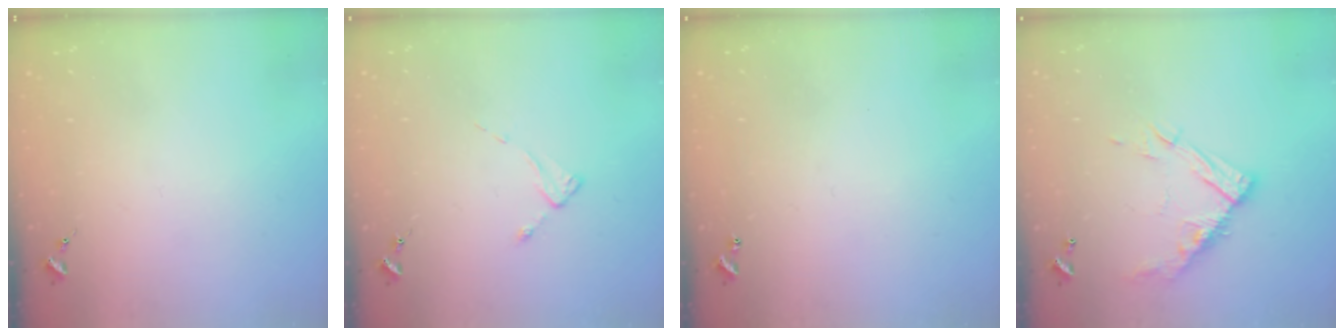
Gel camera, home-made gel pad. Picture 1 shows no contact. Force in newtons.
{"total": 2.3, "press": 2.3, "slide": 0.3}
{"total": 1.0, "press": 1.0, "slide": 0.2}
{"total": 13.1, "press": 13.1, "slide": 1.1}